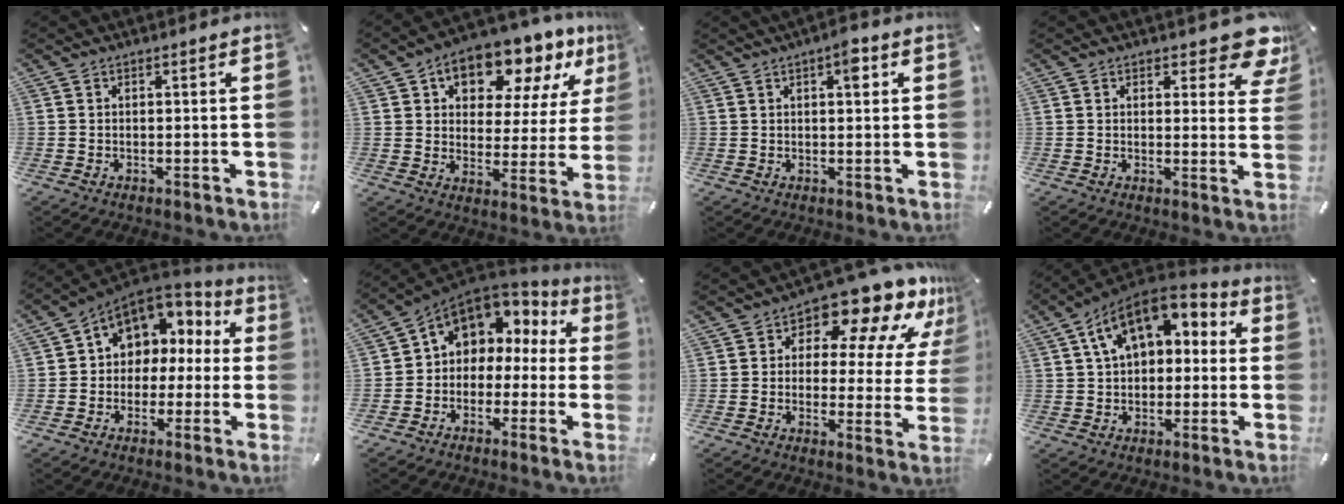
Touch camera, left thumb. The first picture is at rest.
{"total": 14.3, "force": [10.2, 7.4, 6.6], "torque": [-0.105, -0.066, 0.177]}
{"total": 4.5, "force": [1.8, 1.7, 3.7], "torque": [-0.046, -0.005, 0.023]}
{"total": 8.0, "force": [5.6, 3.4, 4.6], "torque": [-0.039, -0.040, 0.093]}
{"total": 8.3, "force": [2.2, 7.6, 2.7], "torque": [-0.049, -0.014, 0.045]}
{"total": 7.3, "force": [2.4, 6.5, 2.2], "torque": [-0.048, -0.021, 0.046]}
{"total": 14.0, "force": [9.9, 6.3, 7.6], "torque": [-0.114, -0.076, 0.166]}
{"total": 11.8, "force": [5.2, 7.9, 7.1], "torque": [-0.127, -0.017, 0.097]}